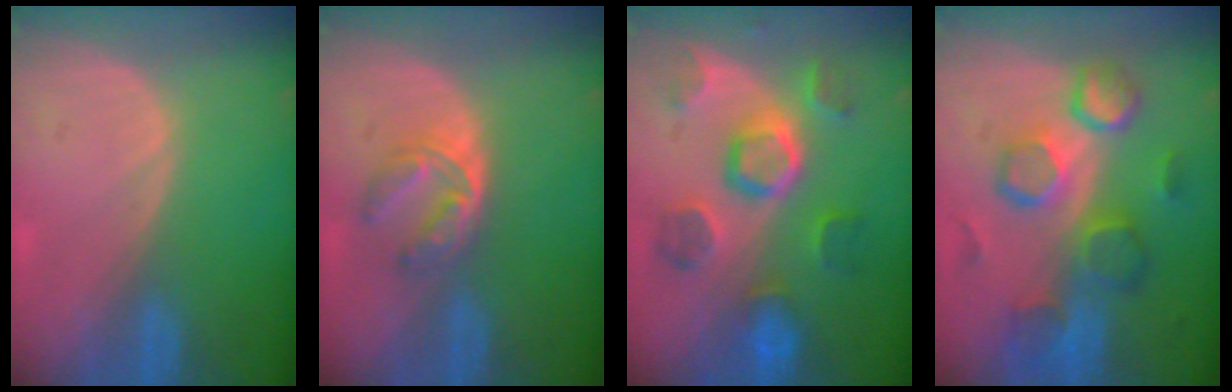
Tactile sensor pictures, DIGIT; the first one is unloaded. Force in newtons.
{"total": 5.1, "press": 4.7, "slide": 1.9}
{"total": 9.4, "press": 9.0, "slide": 2.7}
{"total": 10.3, "press": 9.4, "slide": 4.1}